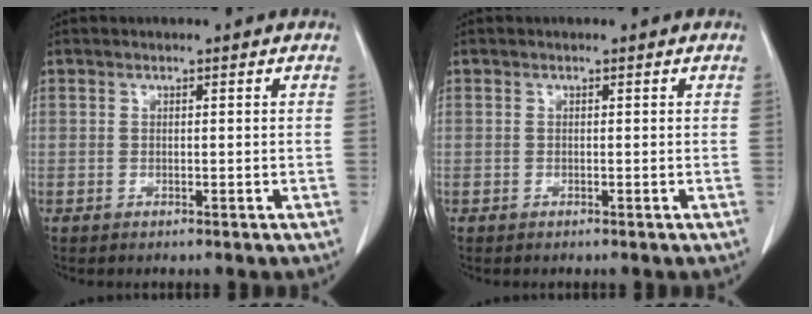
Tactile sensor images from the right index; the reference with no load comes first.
{"total": 0.0}